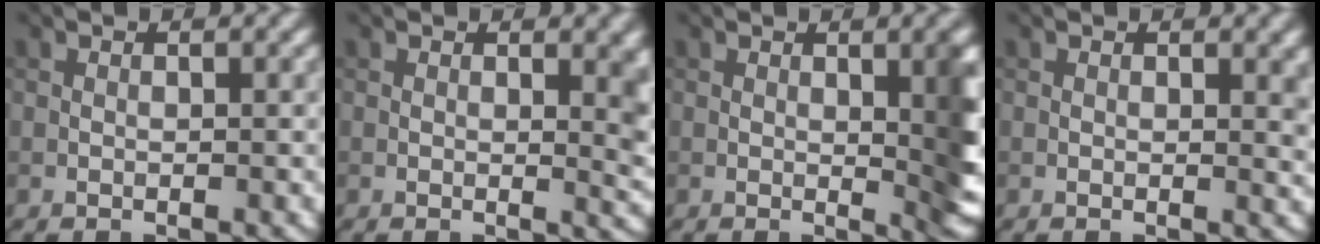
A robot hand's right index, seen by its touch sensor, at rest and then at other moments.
{"total": 3.0, "force": [0.6, 0.9, 2.8], "torque": [-0.027, -0.002, 0.010]}
{"total": 5.0, "force": [0.6, 1.3, 4.8], "torque": [-0.050, -0.002, 0.013]}
{"total": 1.6, "force": [0.4, 0.4, 1.5], "torque": [-0.014, -0.004, 0.007]}